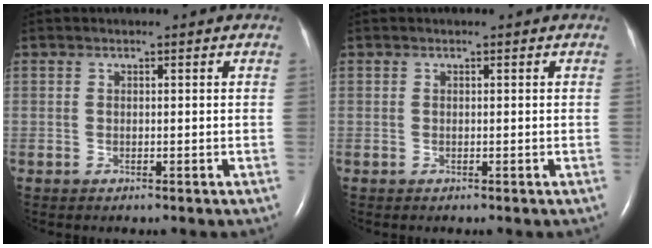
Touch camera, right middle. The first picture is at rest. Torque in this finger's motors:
{"motor_torque": [-0.01, -0.19, 0.02, -0.01]}